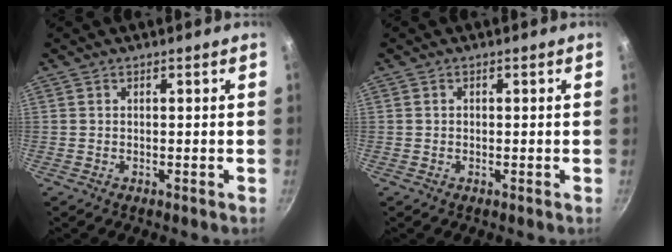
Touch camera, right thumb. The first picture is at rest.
{"total": 0.6, "force": [0.0, 0.6, 0.3], "torque": [-0.003, 0.003, 0.001]}